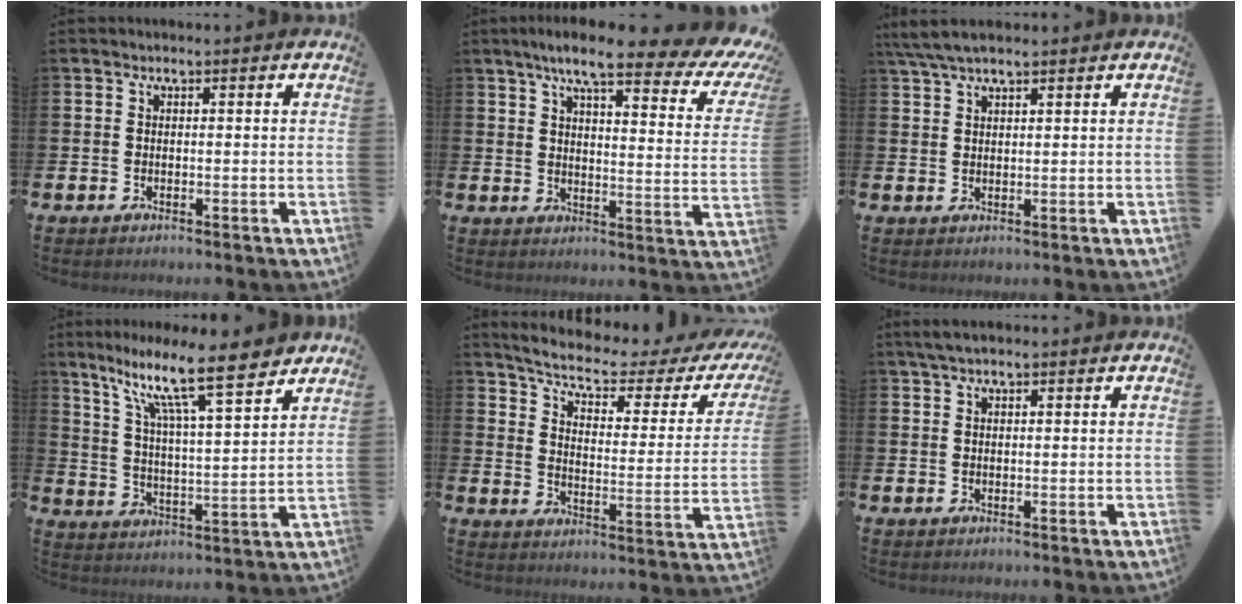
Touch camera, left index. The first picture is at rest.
{"total": 9.1, "force": [7.0, 1.6, 5.6], "torque": [-0.104, -0.044, 0.110]}
{"total": 4.3, "force": [3.5, 0.8, 2.2], "torque": [-0.056, -0.001, 0.067]}
{"total": 13.1, "force": [10.1, 2.5, 7.9], "torque": [-0.164, -0.060, 0.168]}
{"total": 6.0, "force": [4.9, 1.2, 3.2], "torque": [-0.081, -0.036, 0.074]}
{"total": 2.3, "force": [1.8, 0.5, 1.3], "torque": [-0.025, 0.005, 0.031]}